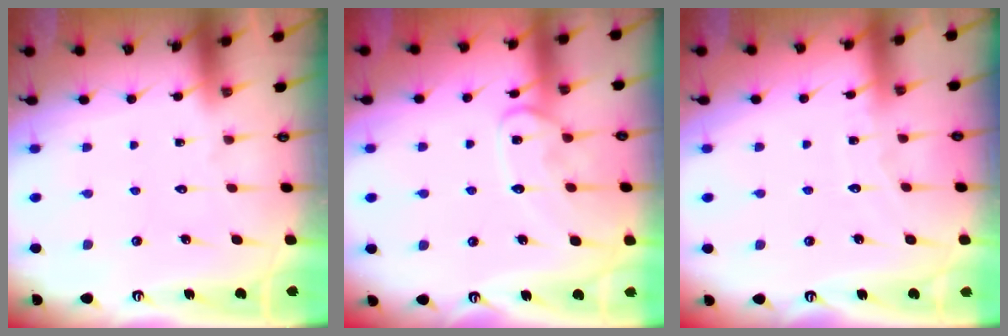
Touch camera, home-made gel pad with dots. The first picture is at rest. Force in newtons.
{"total": 11.9, "press": 11.9, "slide": 0.9}
{"total": 4.5, "press": 4.5, "slide": 0.3}